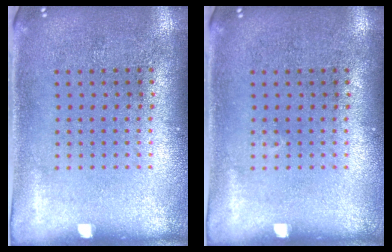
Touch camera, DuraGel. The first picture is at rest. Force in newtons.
{"total": 0.0}